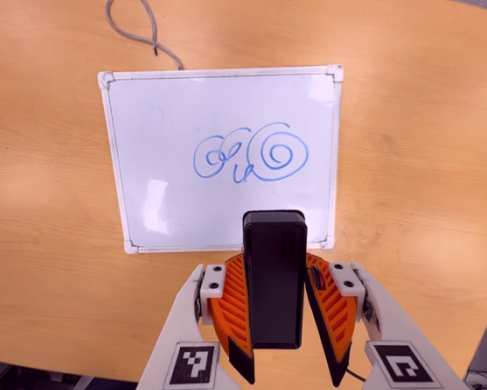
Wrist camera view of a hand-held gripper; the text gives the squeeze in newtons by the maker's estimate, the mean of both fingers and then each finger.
{"total": 6.1, "left": 5.3, "right": 7.0}